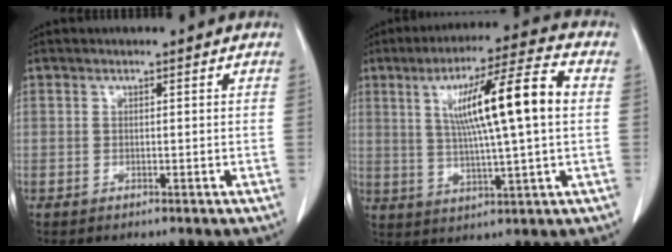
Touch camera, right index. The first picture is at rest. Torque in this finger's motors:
{"motor_torque": [1.24, 0.90, 0.63, 0.21]}